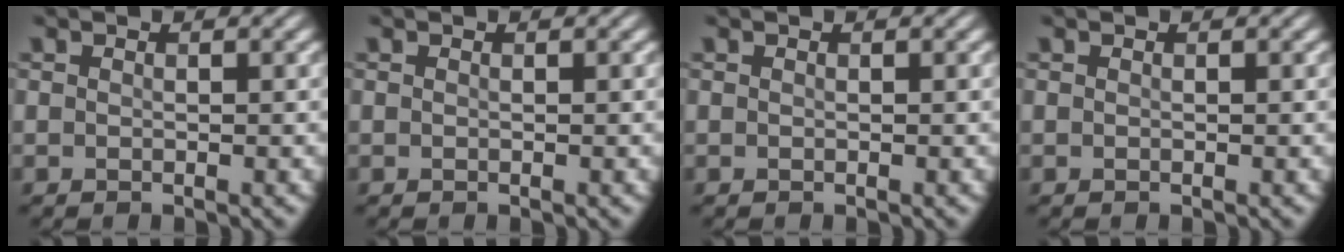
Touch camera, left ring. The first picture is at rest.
{"total": 0.0}
{"total": 0.0}
{"total": 0.0}